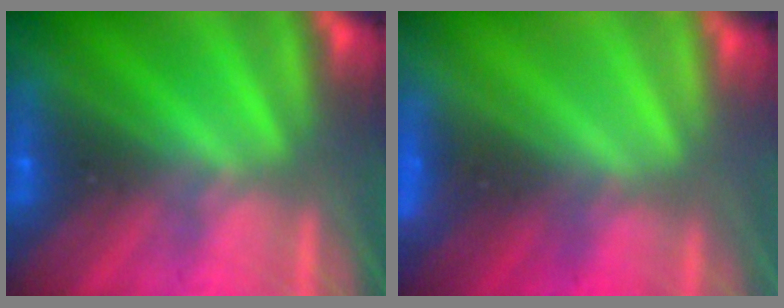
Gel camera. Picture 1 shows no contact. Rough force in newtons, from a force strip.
{"total": 4.6}